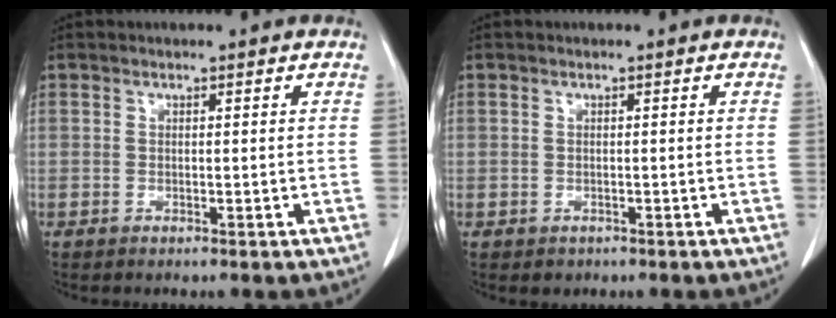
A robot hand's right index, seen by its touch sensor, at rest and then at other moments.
{"total": 1.2, "force": [-0.6, 1.1, 0.1], "torque": [-0.006, 0.003, -0.003]}